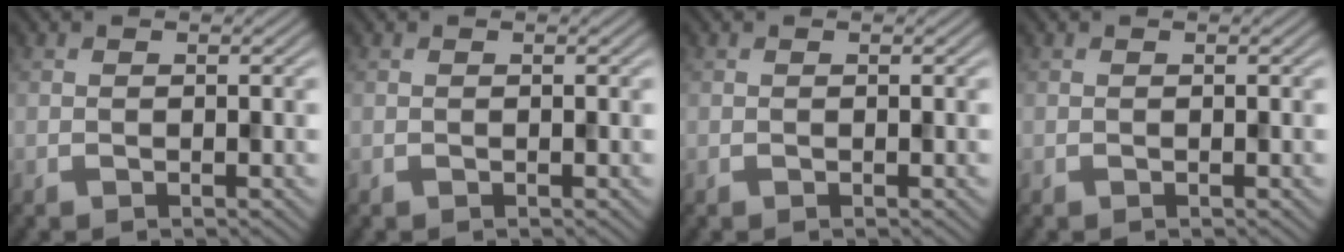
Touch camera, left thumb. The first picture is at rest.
{"total": 0.0}
{"total": 0.0}
{"total": 0.0}